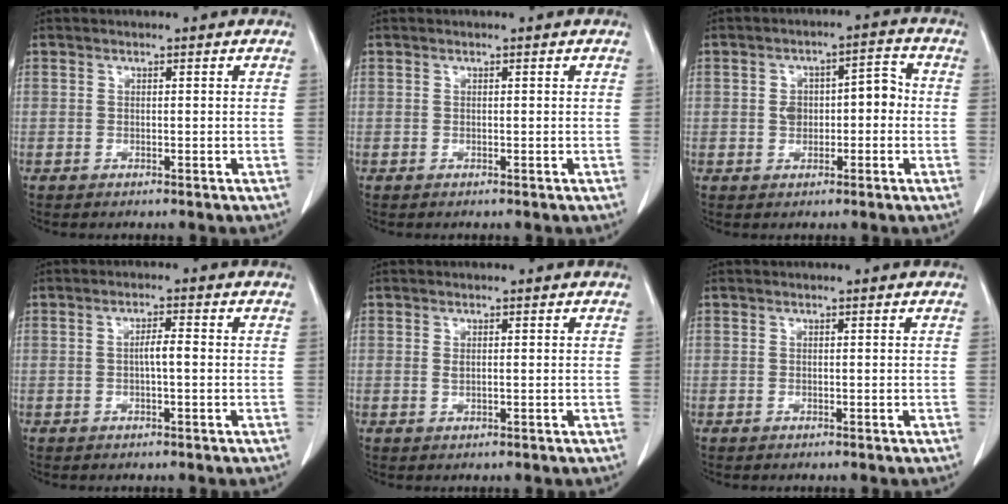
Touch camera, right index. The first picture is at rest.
{"total": 0.0}
{"total": 6.0, "force": [-0.3, 3.5, 4.9], "torque": [-0.077, 0.038, 0.000]}
{"total": 2.5, "force": [-0.2, 0.3, 2.4], "torque": [-0.044, 0.004, -0.005]}
{"total": 0.9, "force": [0.1, 0.3, 0.9], "torque": [-0.020, -0.004, 0.004]}
{"total": 0.0}